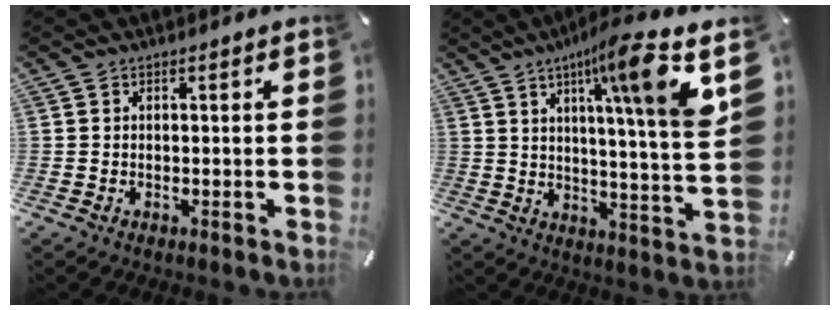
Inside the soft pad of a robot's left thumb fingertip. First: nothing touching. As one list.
[{"total": 15.4, "force": [8.8, 0.5, 12.7], "torque": [-0.198, -0.050, 0.121]}]